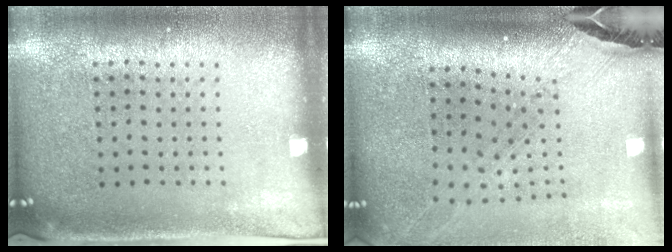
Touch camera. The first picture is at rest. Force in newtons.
{"total": 1.8, "press": 1.6, "slide": 0.9}